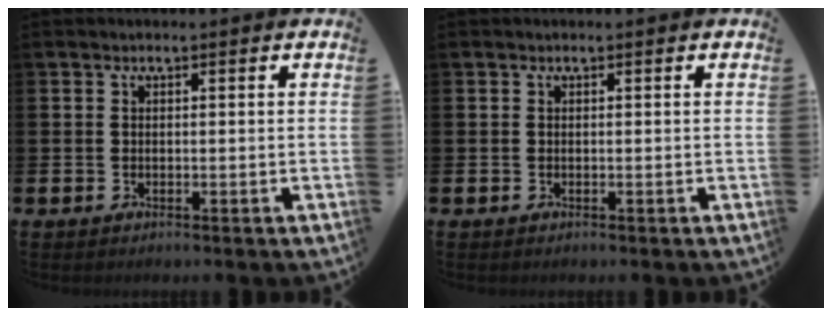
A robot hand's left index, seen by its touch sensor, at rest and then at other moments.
{"total": 0.0}